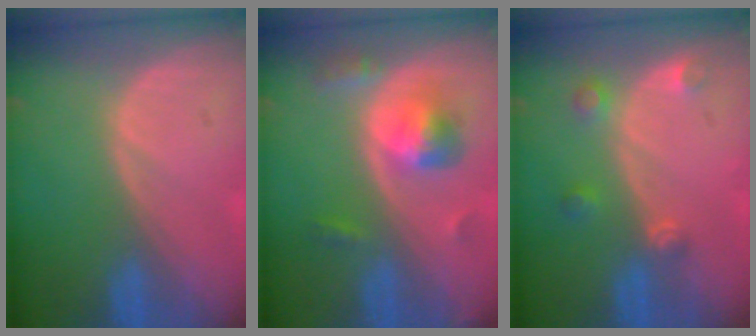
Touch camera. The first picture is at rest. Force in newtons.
{"total": 5.7, "press": 5.2, "slide": 2.4}
{"total": 3.0, "press": 2.9, "slide": 1.0}